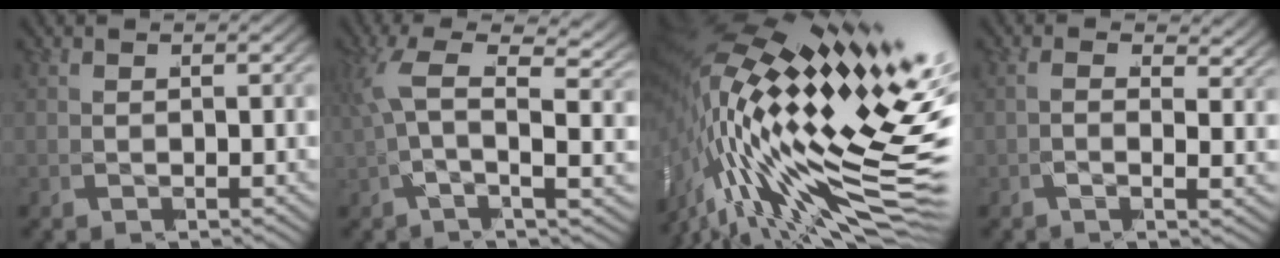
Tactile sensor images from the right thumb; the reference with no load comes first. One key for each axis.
{"total": 5.3, "fx": 2.5, "fy": 1.2, "fz": 4.5, "tx": -0.071, "ty": 0.025, "tz": 0.022}
{"total": 15.5, "fx": -1.3, "fy": 8.4, "fz": 13.0, "tx": -0.229, "ty": -0.032, "tz": -0.013}
{"total": 0.5, "fx": 0.2, "fy": -0.4, "fz": 0.3, "tx": -0.015, "ty": -0.004, "tz": -0.008}